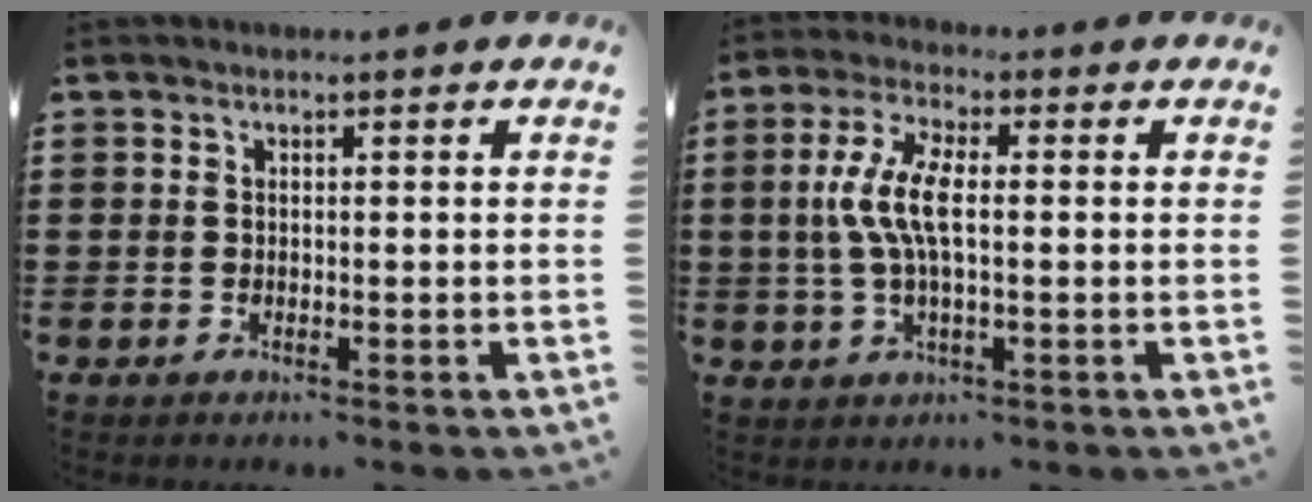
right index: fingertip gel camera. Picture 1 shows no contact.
{"total": 7.3, "force": [-0.2, 2.3, 6.9], "torque": [-0.159, -0.007, -0.014]}